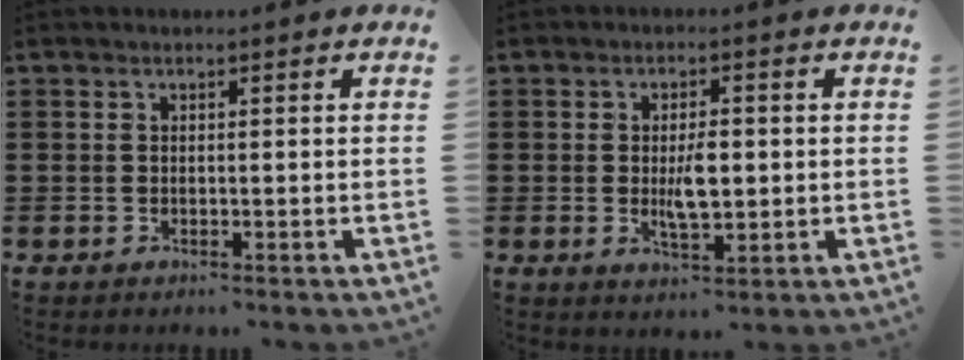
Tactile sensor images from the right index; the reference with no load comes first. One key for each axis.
{"total": 4.7, "fx": -0.2, "fy": 1.9, "fz": 4.3, "tx": -0.078, "ty": -0.003, "tz": -0.008}